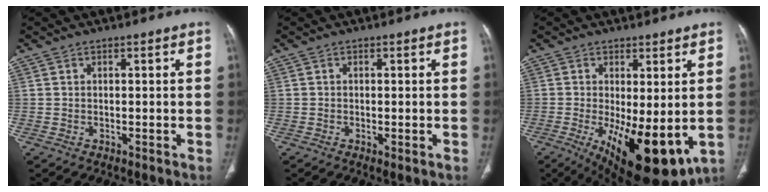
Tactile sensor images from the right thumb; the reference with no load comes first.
{"total": 1.0, "force": [-0.4, 0.3, 0.9], "torque": [-0.020, -0.004, -0.006]}
{"total": 16.0, "force": [-3.7, 6.2, 14.3], "torque": [-0.208, -0.030, -0.033]}